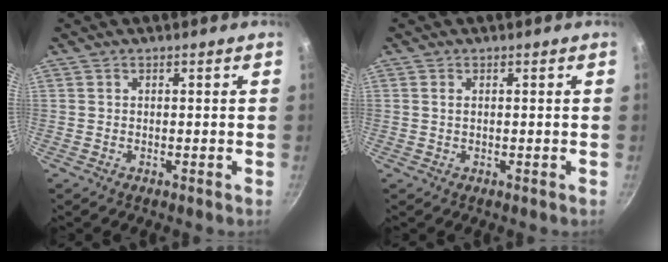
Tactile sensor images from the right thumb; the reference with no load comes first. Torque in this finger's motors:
{"motor_torque": [-0.49, 0.26, -0.14, -0.13, 0.08]}